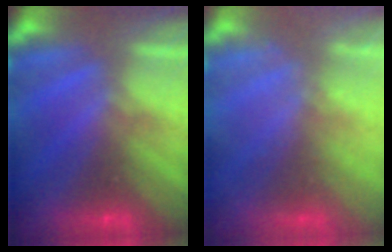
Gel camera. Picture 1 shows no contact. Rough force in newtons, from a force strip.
{"total": 2.5}